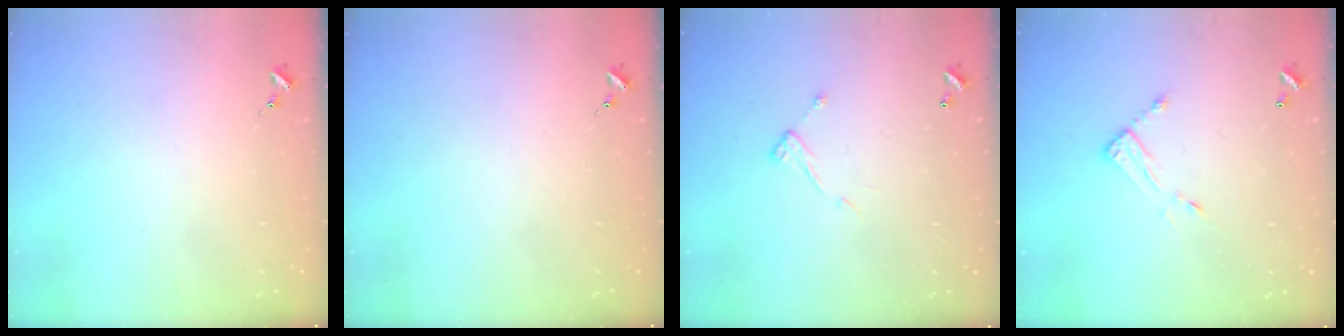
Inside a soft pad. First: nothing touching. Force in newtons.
{"total": 0.0}
{"total": 7.5, "press": 7.4, "slide": 0.4}
{"total": 7.3, "press": 7.3, "slide": 0.3}